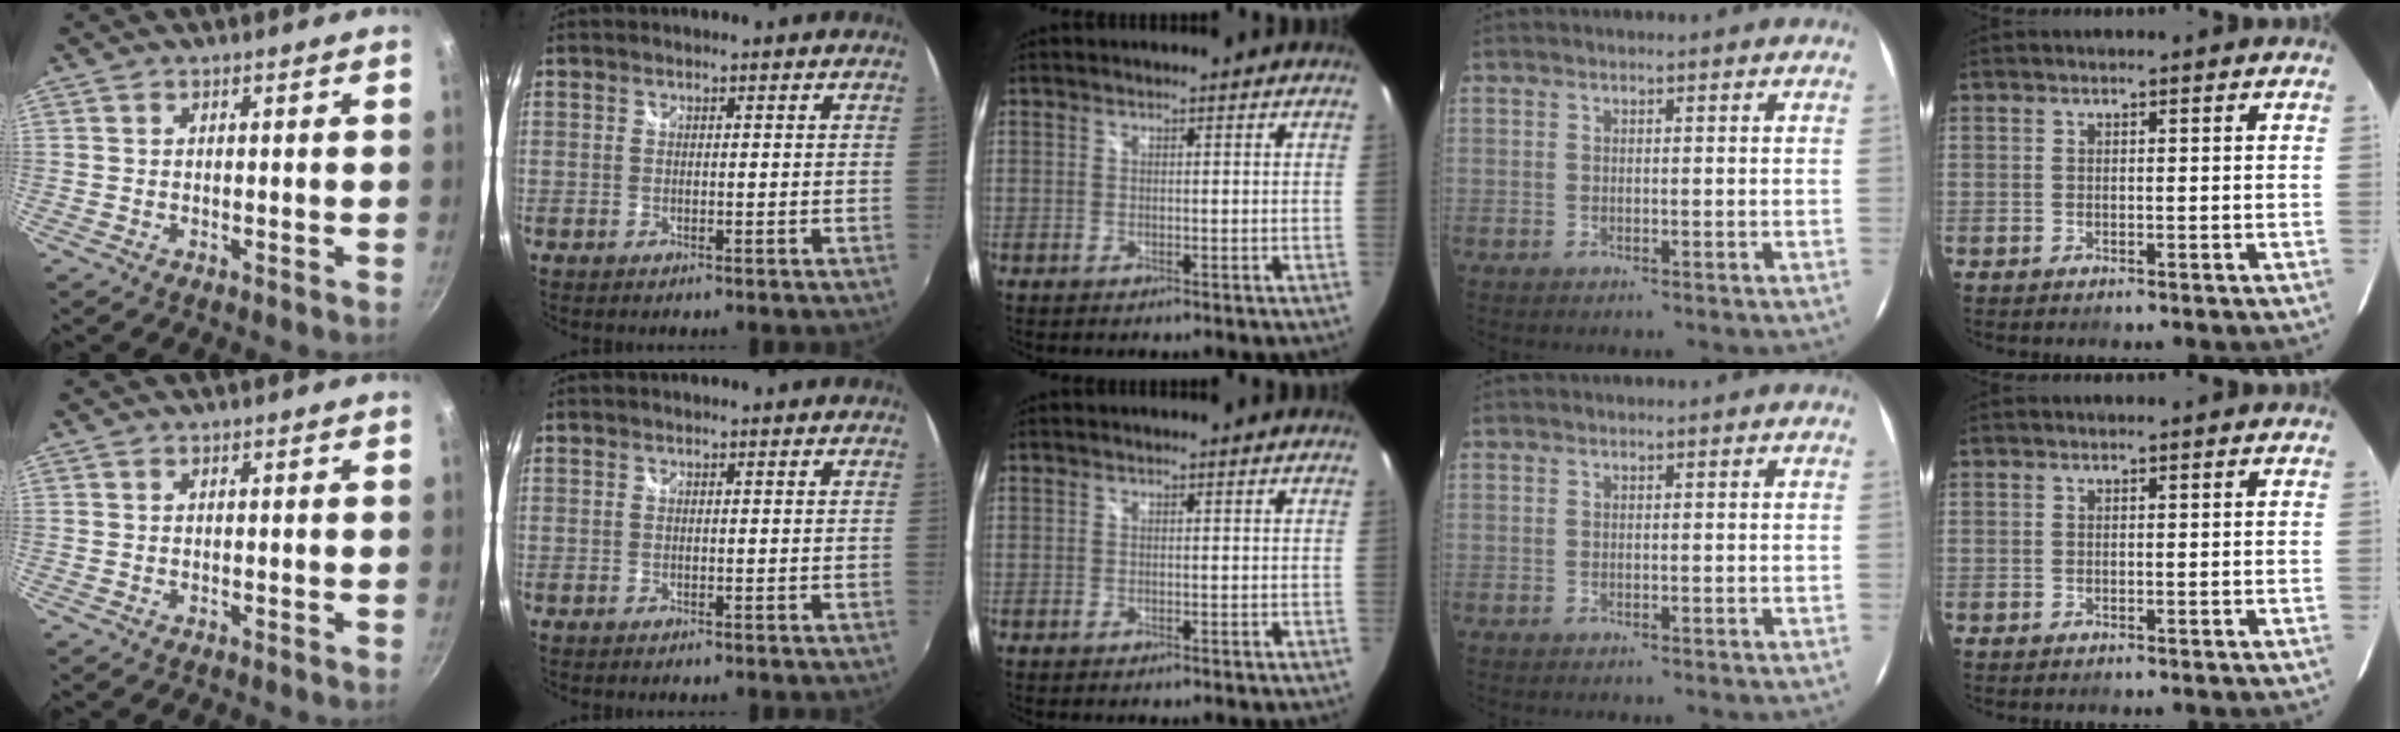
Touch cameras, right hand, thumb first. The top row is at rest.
{}